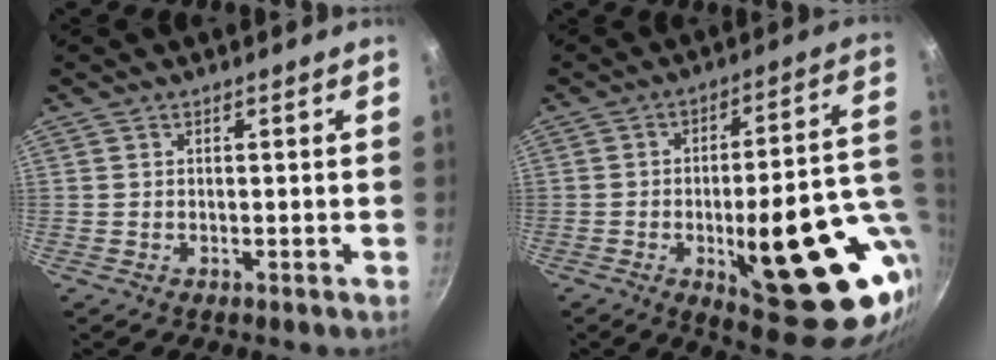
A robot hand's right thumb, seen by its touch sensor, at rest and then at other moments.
{"total": 27.7, "force": [-6.3, 8.5, 25.6], "torque": [-0.283, 0.011, -0.070]}